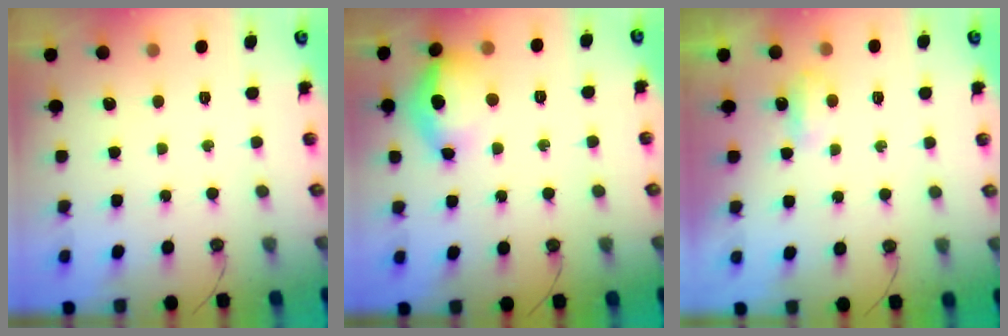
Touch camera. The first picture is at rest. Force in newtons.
{"total": 20.4, "press": 16.3, "slide": 12.3}
{"total": 3.5, "press": 3.5, "slide": 0.6}